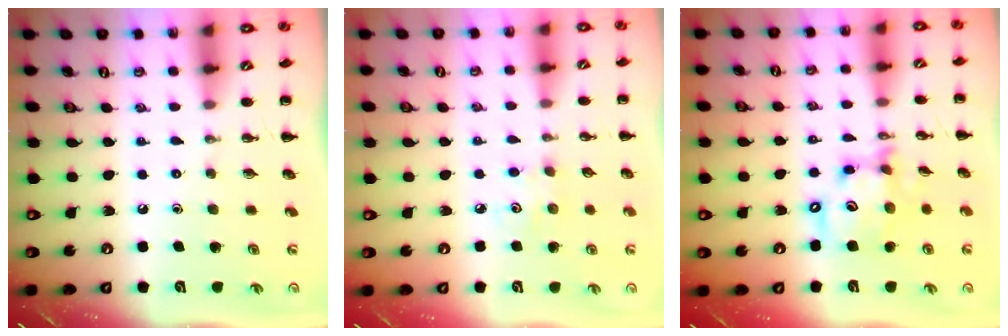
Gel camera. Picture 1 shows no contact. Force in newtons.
{"total": 3.8, "press": 3.7, "slide": 0.8}
{"total": 14.4, "press": 14.0, "slide": 3.1}